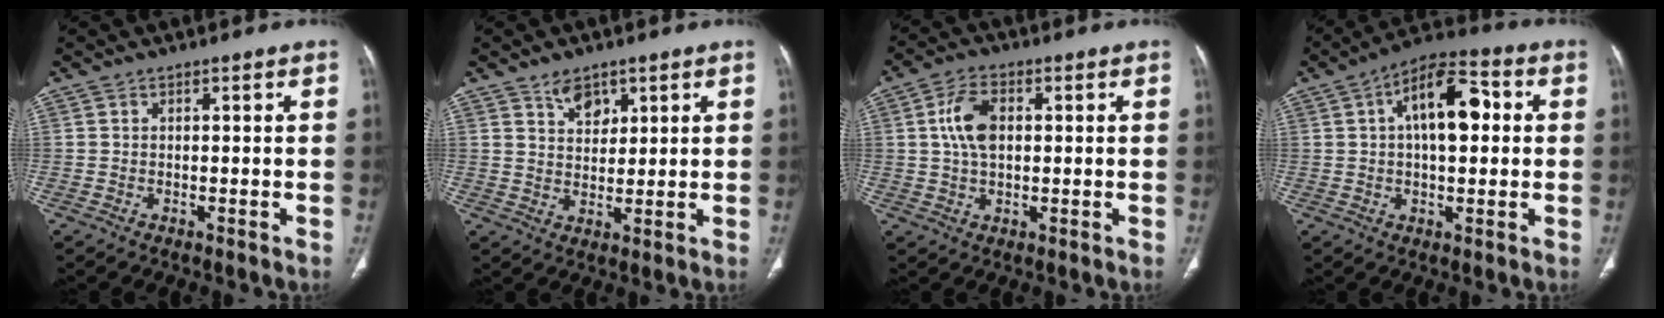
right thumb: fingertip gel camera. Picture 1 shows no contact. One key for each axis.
{"total": 4.9, "fx": 3.1, "fy": 3.0, "fz": 2.3, "tx": -0.017, "ty": -0.023, "tz": 0.057}
{"total": 7.2, "fx": 1.2, "fy": 4.3, "fz": 5.7, "tx": -0.107, "ty": 0.007, "tz": 0.021}
{"total": 13.1, "fx": 2.6, "fy": 6.5, "fz": 11.1, "tx": -0.160, "ty": 0.023, "tz": 0.033}